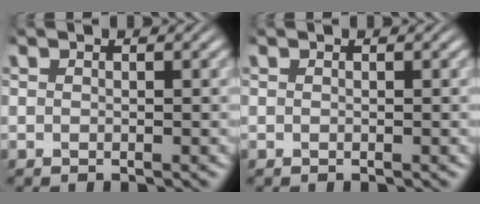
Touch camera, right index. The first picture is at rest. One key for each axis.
{"total": 0.0}